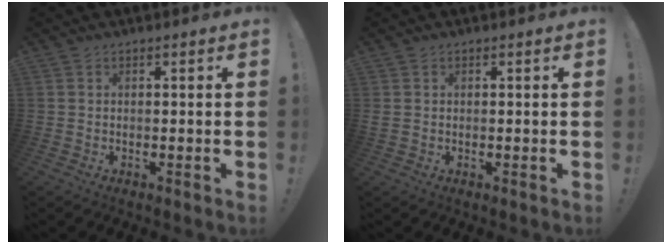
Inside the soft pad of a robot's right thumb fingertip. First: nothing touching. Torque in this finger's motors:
{"motor_torque": [-0.25, 0.28, 0.30, 0.05, 0.14]}